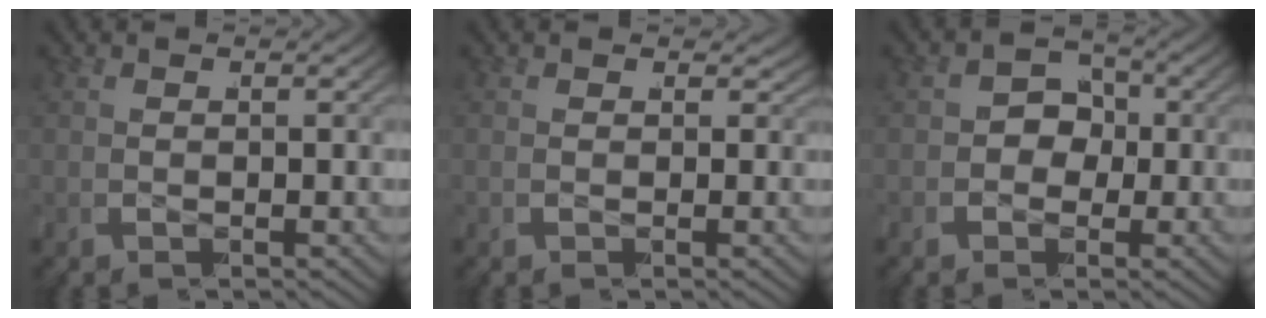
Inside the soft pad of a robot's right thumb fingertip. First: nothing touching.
{"total": 1.3, "force": [0.8, 1.0, 0.5], "torque": [-0.010, -0.008, 0.012]}
{"total": 4.4, "force": [-0.7, 3.7, 2.3], "torque": [-0.050, -0.018, -0.007]}